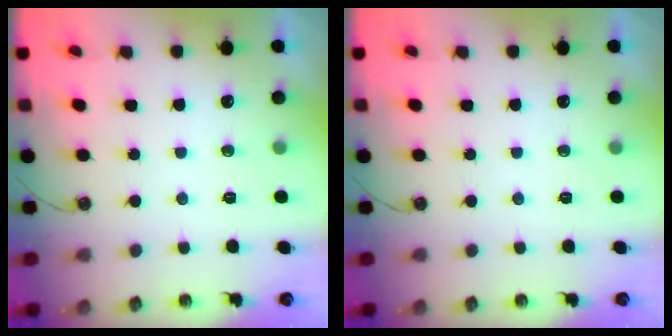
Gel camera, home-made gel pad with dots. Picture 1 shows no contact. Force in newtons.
{"total": 0.0}